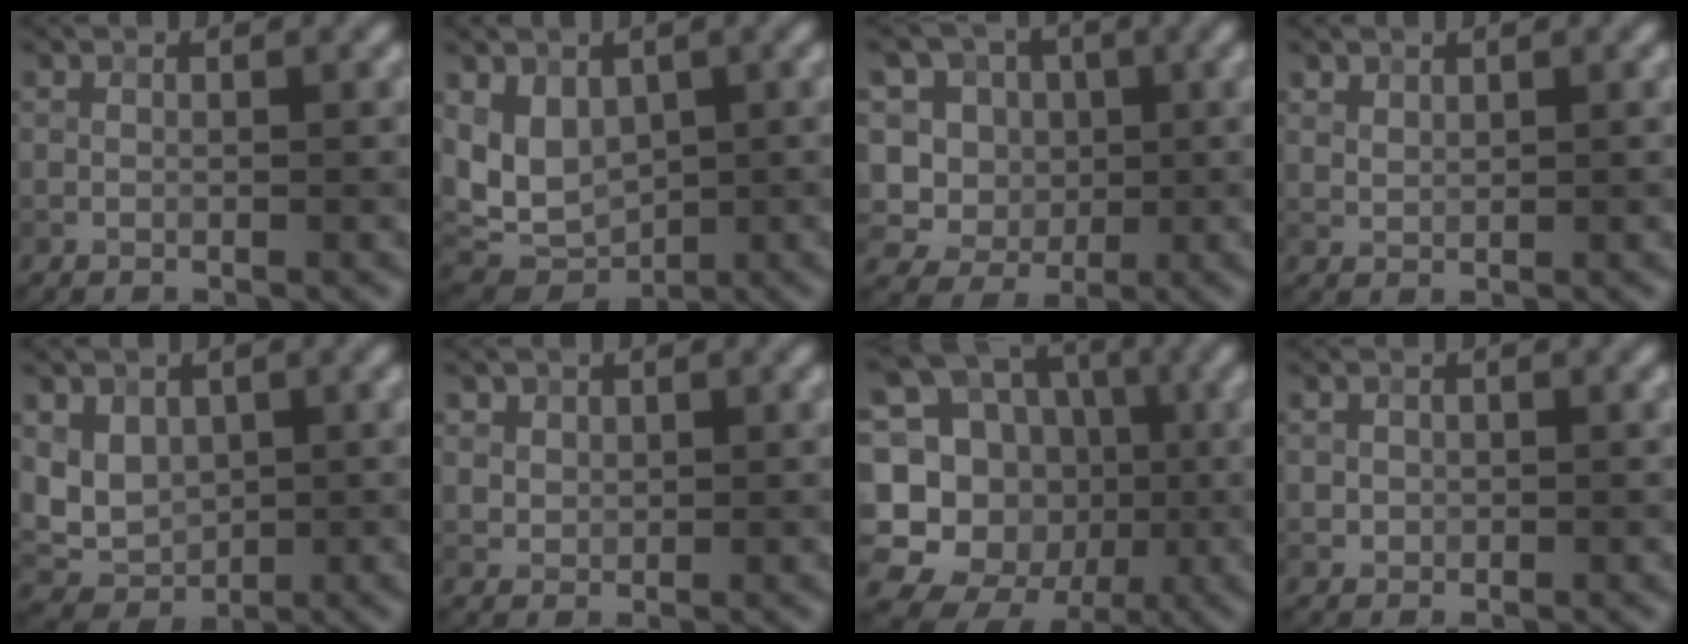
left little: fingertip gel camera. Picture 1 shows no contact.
{"total": 5.2, "force": [1.1, 3.8, 3.3], "torque": [-0.068, -0.015, 0.021]}
{"total": 11.1, "force": [2.6, 9.6, 4.8], "torque": [-0.117, 0.033, 0.023]}
{"total": 1.2, "force": [0.9, 0.7, 0.4], "torque": [-0.013, 0.000, 0.023]}
{"total": 3.5, "force": [0.8, 2.9, 1.8], "torque": [-0.035, -0.009, 0.015]}
{"total": 2.6, "force": [1.6, 1.8, 0.9], "torque": [-0.030, -0.006, 0.043]}
{"total": 18.4, "force": [-2.5, 16.7, 7.3], "torque": [-0.174, 0.029, -0.062]}
{"total": 0.8, "force": [0.1, 0.8, 0.1], "torque": [0.000, -0.003, 0.005]}